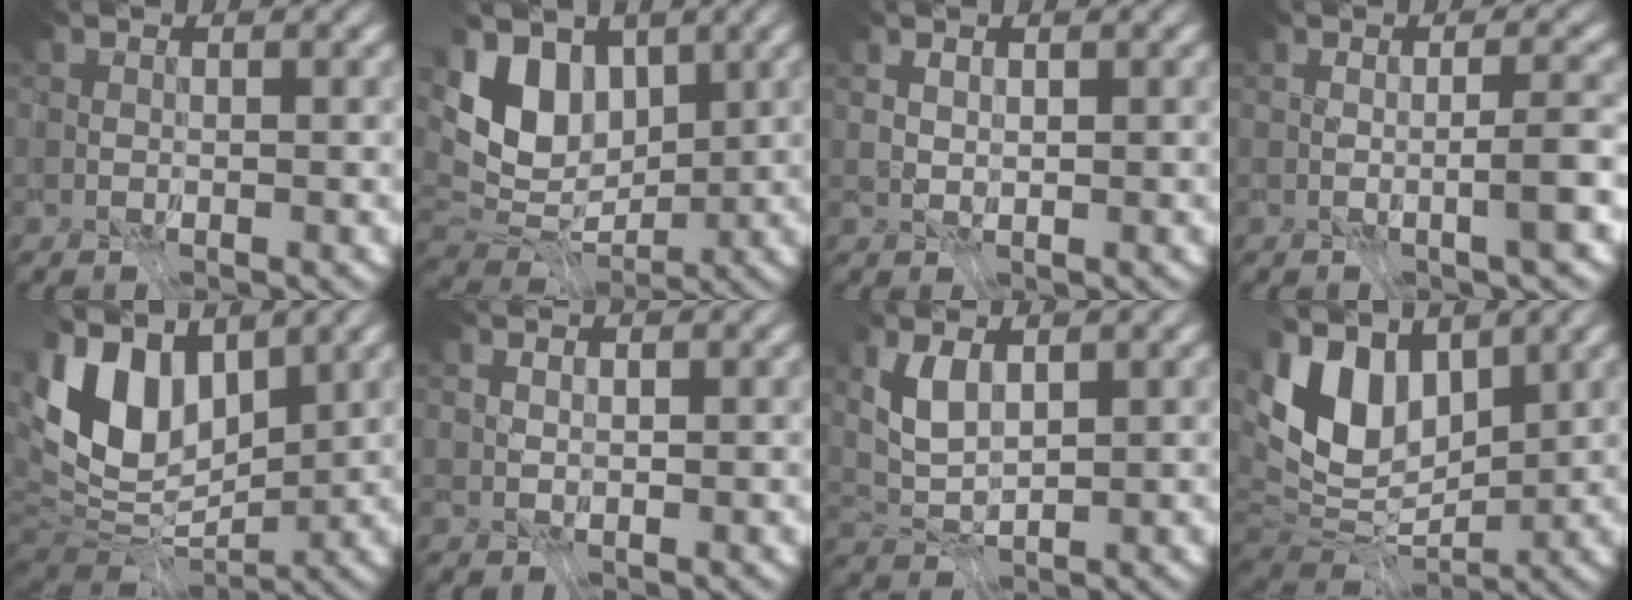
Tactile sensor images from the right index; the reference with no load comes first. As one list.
[{"total": 5.1, "force": [0.9, 2.7, 4.2], "torque": [-0.073, -0.001, 0.019]}, {"total": 0.7, "force": [0.6, -0.4, -0.2], "torque": [-0.004, -0.001, 0.023]}, {"total": 3.4, "force": [-2.2, -0.9, 2.4], "torque": [-0.032, -0.009, -0.031]}, {"total": 9.2, "force": [2.2, 5.2, 7.3], "torque": [-0.165, 0.010, 0.042]}, {"total": 0.7, "force": [0.6, 0.2, 0.2], "torque": [-0.018, 0.006, 0.020]}, {"total": 1.0, "force": [0.2, -1.0, 0.2], "torque": [-0.008, -0.005, 0.017]}, {"total": 7.4, "force": [2.0, 4.0, 5.9], "torque": [-0.132, 0.004, 0.042]}]